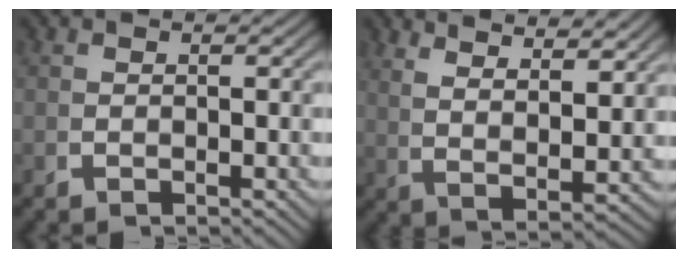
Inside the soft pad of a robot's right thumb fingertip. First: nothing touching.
{"total": 6.0, "force": [3.7, 1.8, 4.3], "torque": [-0.075, 0.001, 0.068]}